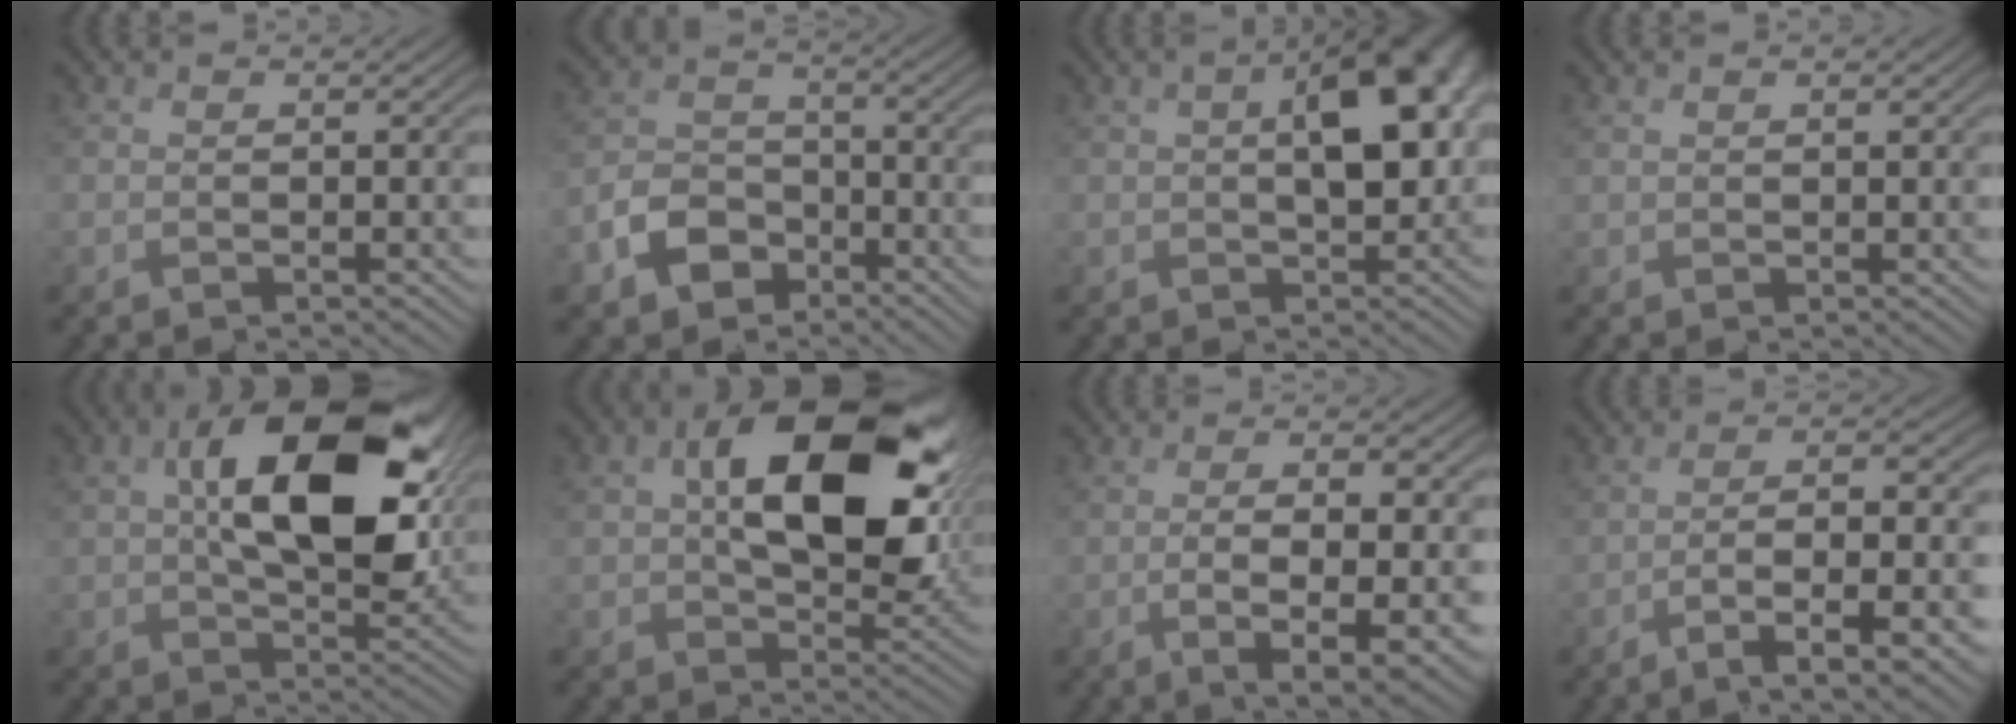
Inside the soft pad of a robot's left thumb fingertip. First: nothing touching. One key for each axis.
{"total": 7.3, "fx": -4.0, "fy": 5.1, "fz": 3.4, "tx": -0.079, "ty": -0.003, "tz": -0.091}
{"total": 8.1, "fx": 1.3, "fy": 4.0, "fz": 6.9, "tx": -0.101, "ty": 0.013, "tz": 0.019}
{"total": 1.1, "fx": 0.9, "fy": 0.4, "fz": 0.6, "tx": -0.017, "ty": 0.000, "tz": 0.019}
{"total": 14.8, "fx": 3.9, "fy": 8.0, "fz": 11.8, "tx": -0.211, "ty": -0.001, "tz": 0.075}
{"total": 16.3, "fx": 4.2, "fy": 10.0, "fz": 12.3, "tx": -0.211, "ty": -0.009, "tz": 0.086}
{"total": 8.6, "fx": -1.0, "fy": 3.0, "fz": 8.0, "tx": -0.146, "ty": -0.014, "tz": -0.007}
{"total": 10.7, "fx": -5.1, "fy": 2.7, "fz": 9.1, "tx": -0.135, "ty": 0.005, "tz": -0.075}